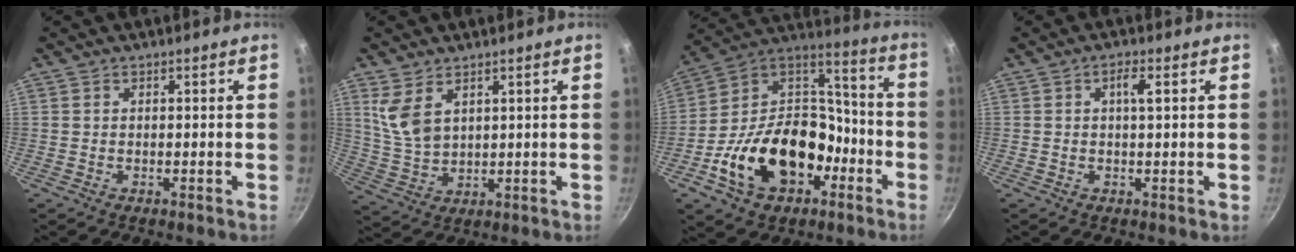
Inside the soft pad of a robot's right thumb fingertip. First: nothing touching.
{"total": 7.0, "force": [3.6, 3.9, 4.6], "torque": [-0.086, -0.026, 0.083]}
{"total": 24.1, "force": [-8.8, 16.2, 15.4], "torque": [-0.233, 0.082, -0.145]}
{"total": 2.9, "force": [0.6, 0.5, 2.7], "torque": [-0.052, 0.003, 0.010]}